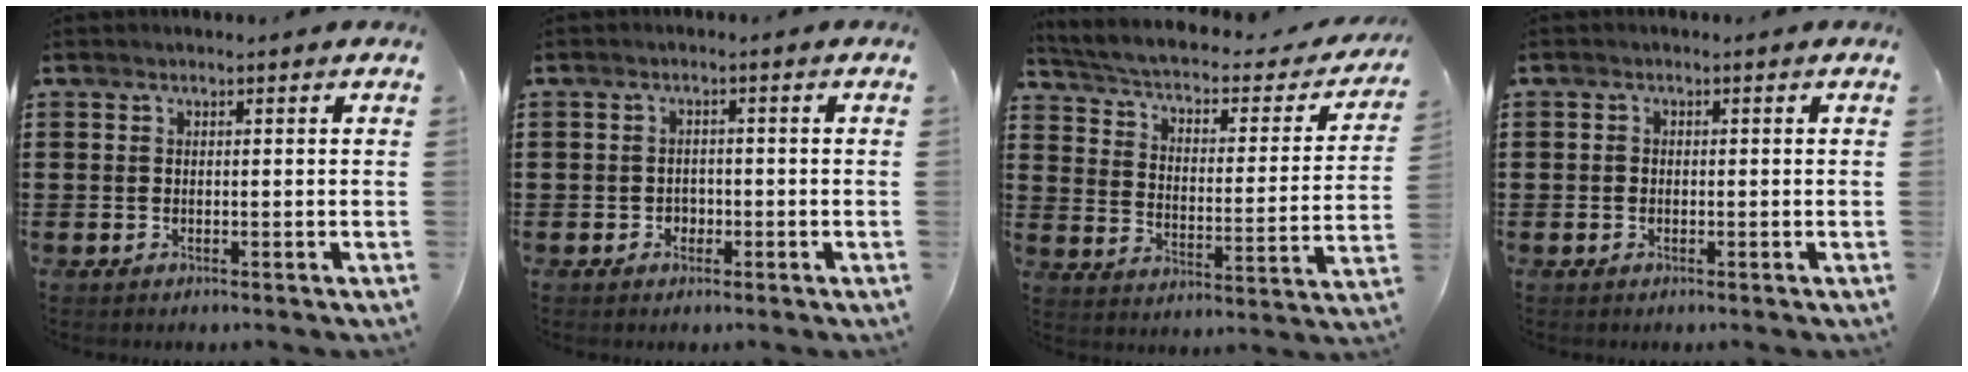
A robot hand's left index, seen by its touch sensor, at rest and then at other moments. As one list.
[{"total": 1.5, "force": [-0.7, 1.3, 0.3], "torque": [-0.011, 0.001, -0.019]}, {"total": 3.2, "force": [2.2, 0.8, 2.1], "torque": [-0.056, -0.026, 0.027]}, {"total": 0.8, "force": [-0.3, 0.7, 0.4], "torque": [-0.010, 0.001, -0.007]}]